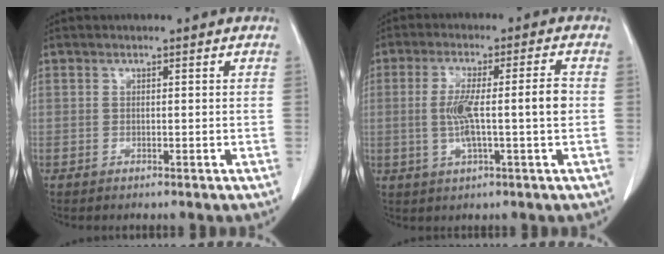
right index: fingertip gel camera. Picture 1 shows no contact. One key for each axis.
{"total": 8.3, "fx": -0.5, "fy": 0.4, "fz": 8.3, "tx": -0.155, "ty": 0.011, "tz": -0.009}